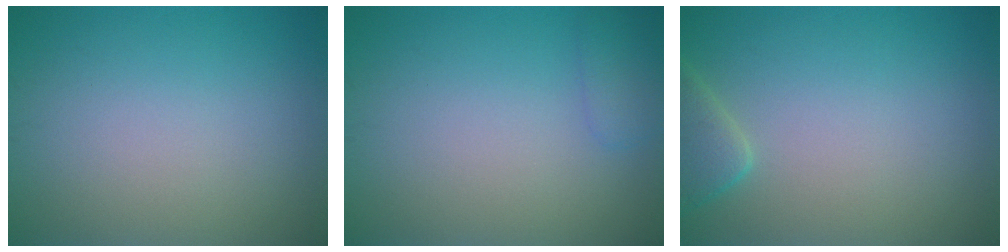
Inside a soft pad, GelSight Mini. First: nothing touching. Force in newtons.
{"total": 1.3, "press": 1.3, "slide": 0.1}
{"total": 2.4, "press": 2.4, "slide": 0.3}